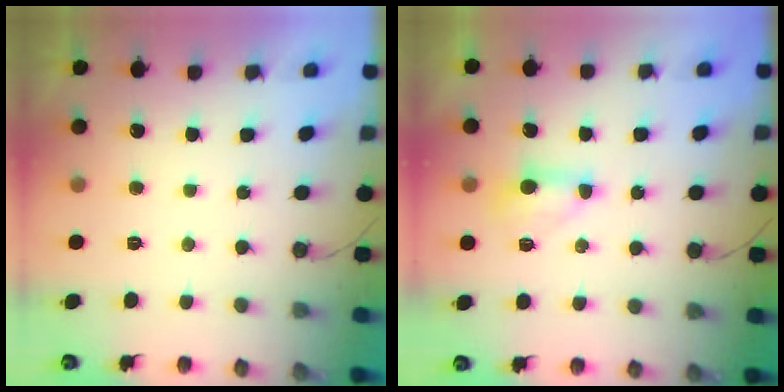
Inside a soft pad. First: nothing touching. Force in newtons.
{"total": 5.2, "press": 5.1, "slide": 0.6}